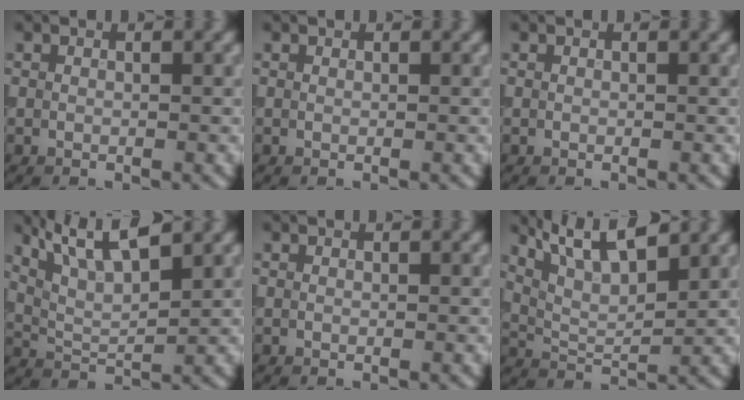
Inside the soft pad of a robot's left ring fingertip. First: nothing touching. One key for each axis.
{"total": 0.0}
{"total": 0.0}
{"total": 6.3, "fx": 4.0, "fy": 1.7, "fz": 4.5, "tx": -0.087, "ty": 0.016, "tz": 0.067}
{"total": 0.0}
{"total": 7.1, "fx": 4.7, "fy": 2.2, "fz": 4.8, "tx": -0.089, "ty": 0.021, "tz": 0.070}